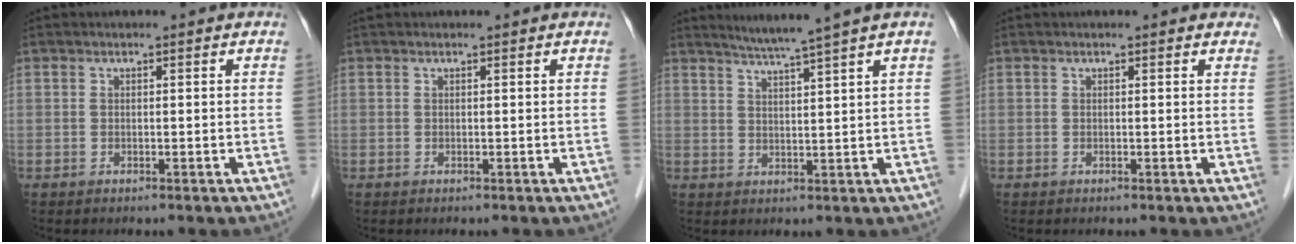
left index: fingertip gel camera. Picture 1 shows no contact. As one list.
[{"total": 0.0}, {"total": 5.1, "force": [3.9, -1.6, 2.9], "torque": [-0.048, -0.001, 0.071]}, {"total": 1.8, "force": [1.6, 0.6, 0.7], "torque": [-0.008, 0.005, 0.006]}]